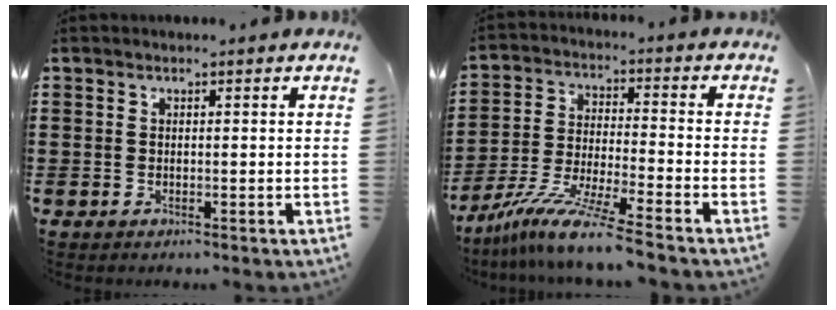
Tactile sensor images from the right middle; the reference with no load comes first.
{"total": 10.1, "force": [-8.5, -0.4, 5.4], "torque": [-0.108, -0.004, -0.171]}